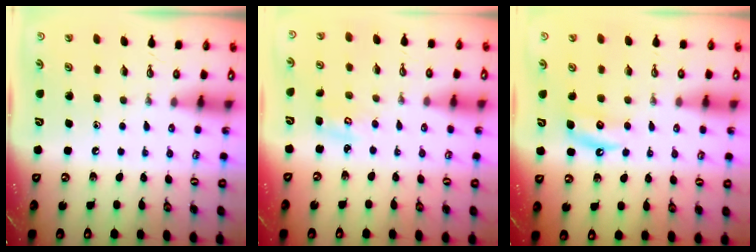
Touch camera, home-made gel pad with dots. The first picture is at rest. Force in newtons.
{"total": 3.6, "press": 3.6, "slide": 0.3}
{"total": 5.4, "press": 5.4, "slide": 0.4}